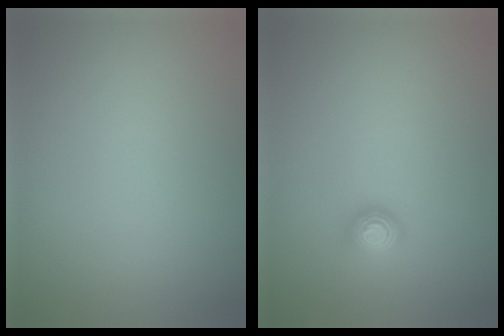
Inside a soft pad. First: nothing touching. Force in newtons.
{"total": 1.1, "press": 1.1, "slide": 0.4}